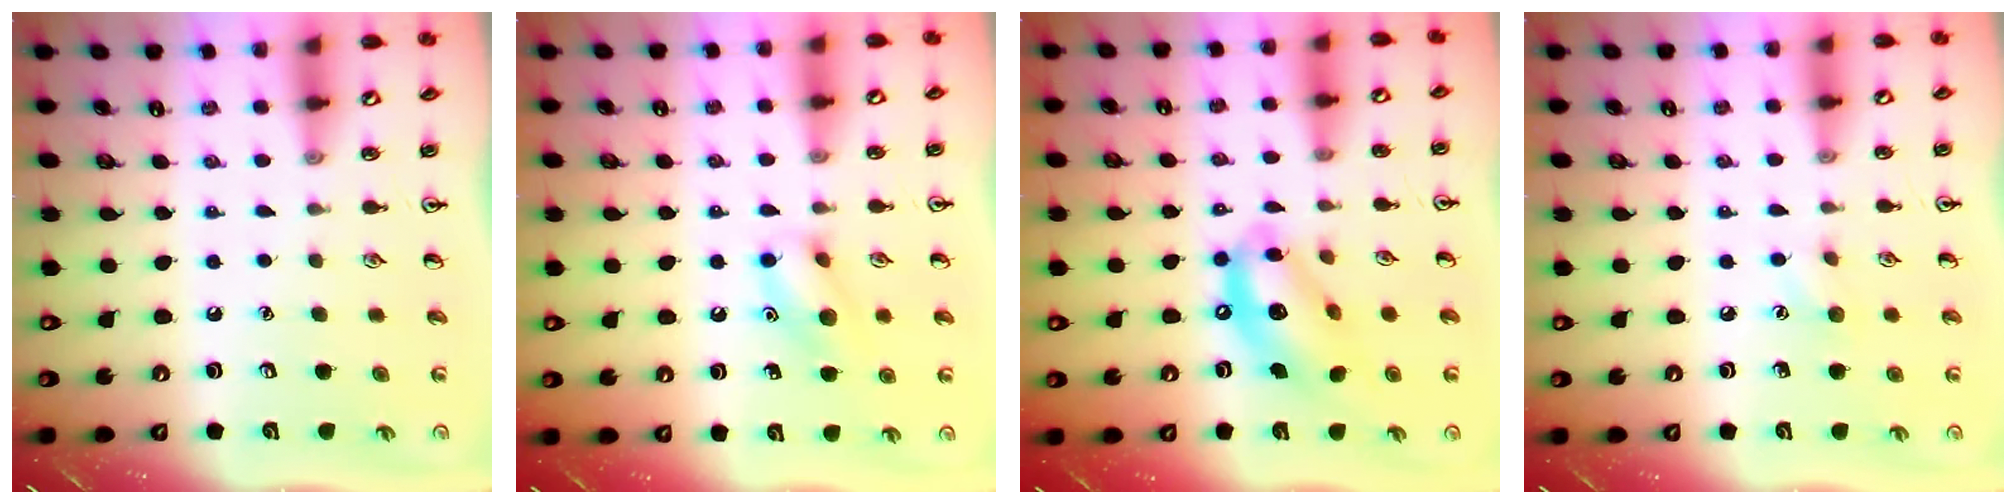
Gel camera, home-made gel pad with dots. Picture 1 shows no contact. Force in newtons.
{"total": 10.3, "press": 10.2, "slide": 1.6}
{"total": 13.3, "press": 12.7, "slide": 4.1}
{"total": 5.6, "press": 5.3, "slide": 1.6}